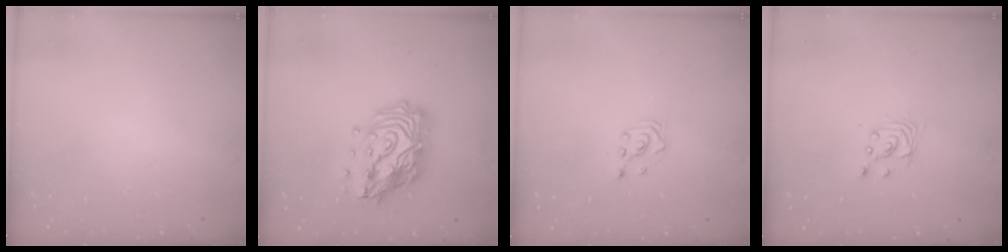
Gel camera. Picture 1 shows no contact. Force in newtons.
{"total": 18.6, "press": 18.6, "slide": 1.4}
{"total": 2.3, "press": 2.3, "slide": 0.3}
{"total": 2.9, "press": 2.9, "slide": 0.0}